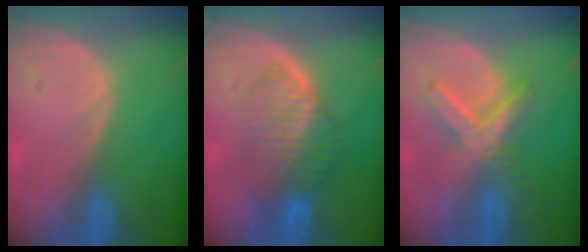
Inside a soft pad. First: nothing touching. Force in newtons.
{"total": 7.9, "press": 7.1, "slide": 3.4}
{"total": 7.2, "press": 6.3, "slide": 3.5}